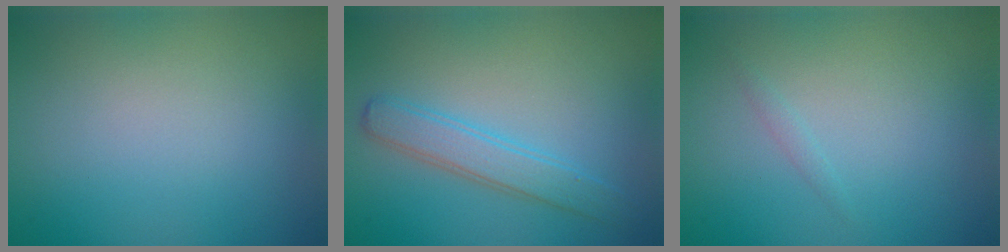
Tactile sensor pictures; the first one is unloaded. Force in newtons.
{"total": 2.8, "press": 2.8, "slide": 0.1}
{"total": 0.6, "press": 0.6, "slide": 0.0}